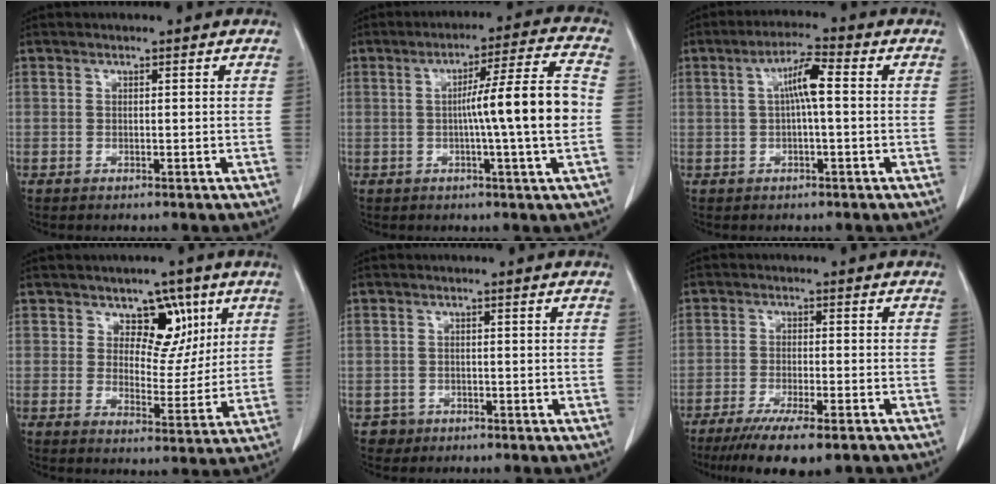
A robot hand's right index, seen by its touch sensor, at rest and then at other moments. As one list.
[{"total": 11.7, "force": [-0.8, -1.3, 11.5], "torque": [-0.179, 0.006, -0.016]}, {"total": 5.2, "force": [0.6, 0.6, 5.1], "torque": [-0.094, 0.014, 0.008]}, {"total": 7.2, "force": [3.5, 4.7, 4.1], "torque": [-0.044, 0.004, 0.055]}, {"total": 2.0, "force": [-1.0, 1.7, -0.3], "torque": [0.008, 0.010, -0.017]}, {"total": 12.2, "force": [-9.3, 2.0, 7.5], "torque": [-0.109, -0.021, -0.141]}]